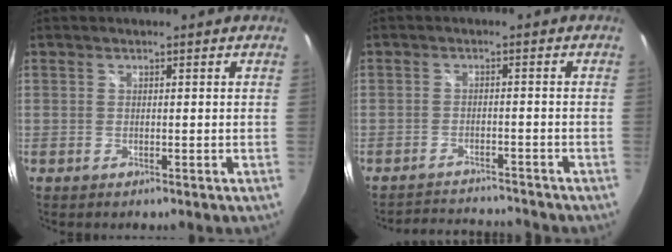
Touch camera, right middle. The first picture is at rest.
{"total": 7.6, "force": [-7.4, 1.1, 1.3], "torque": [-0.041, 0.004, -0.110]}